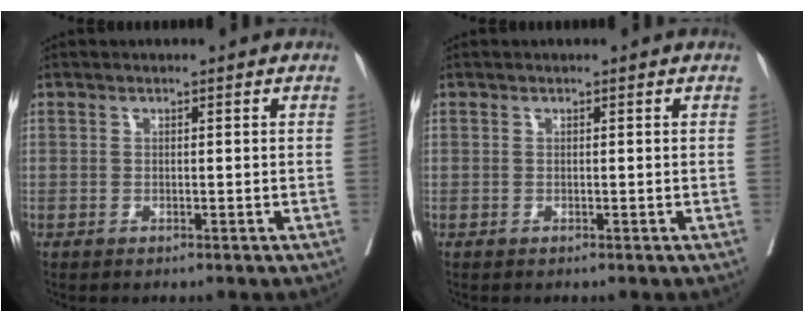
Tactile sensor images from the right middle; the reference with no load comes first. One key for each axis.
{"total": 0.0}